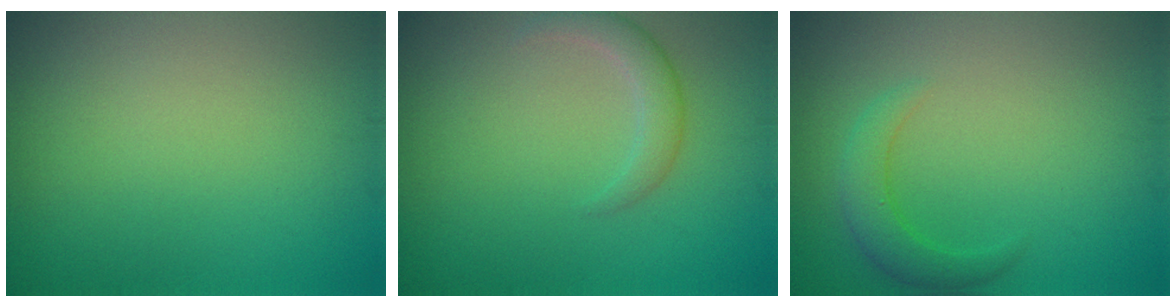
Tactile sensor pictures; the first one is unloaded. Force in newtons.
{"total": 2.0, "press": 2.0, "slide": 0.1}
{"total": 2.6, "press": 2.6, "slide": 0.2}